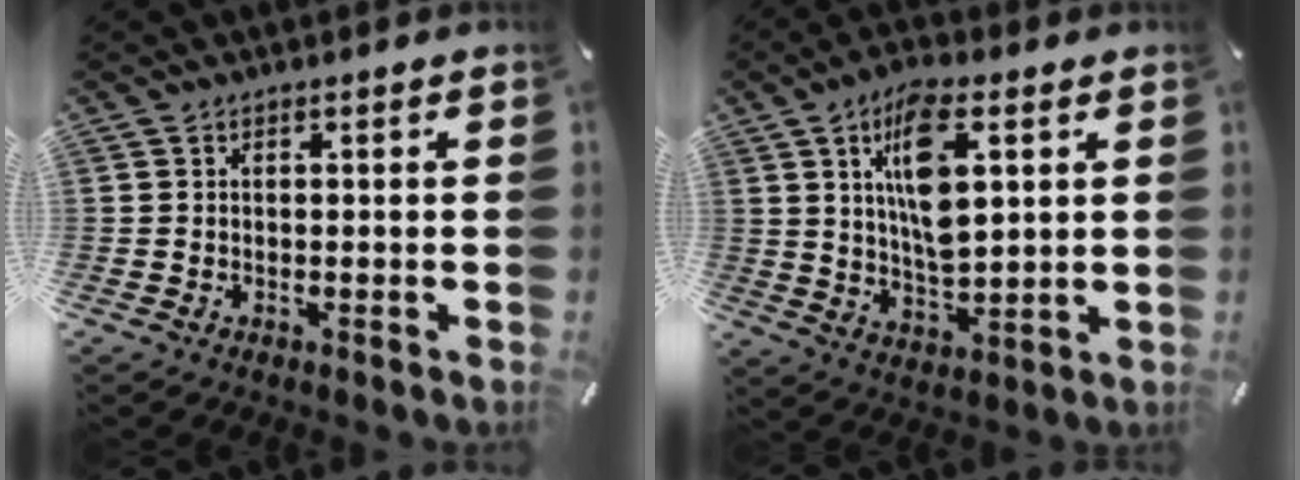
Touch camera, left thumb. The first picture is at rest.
{"total": 12.7, "force": [4.9, 5.8, 10.1], "torque": [-0.194, -0.002, 0.081]}